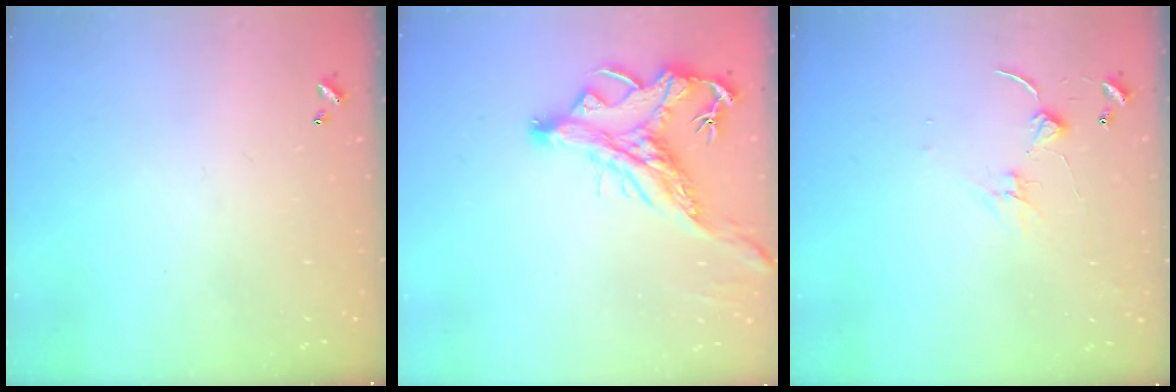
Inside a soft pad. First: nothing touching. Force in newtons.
{"total": 2.9, "press": 2.5, "slide": 1.4}
{"total": 0.6, "press": 0.5, "slide": 0.3}